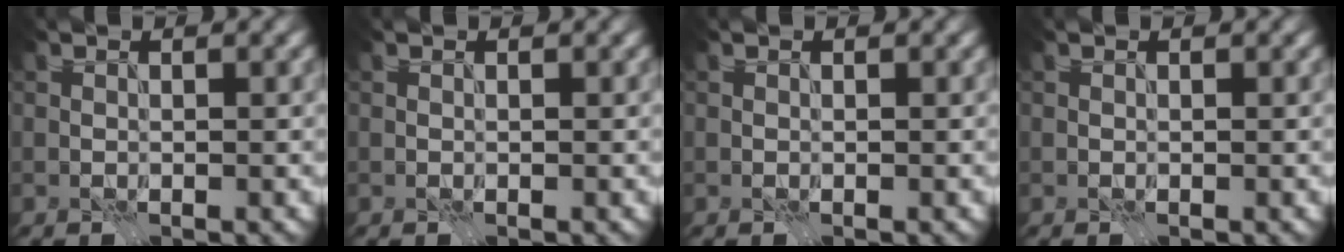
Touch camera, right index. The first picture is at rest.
{"total": 0.0}
{"total": 0.0}
{"total": 0.0}